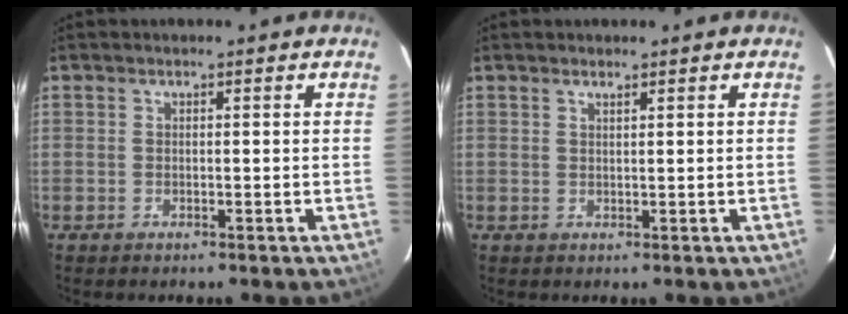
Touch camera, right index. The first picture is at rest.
{"total": 0.9, "force": [0.8, -0.2, 0.4], "torque": [-0.007, 0.000, 0.013]}